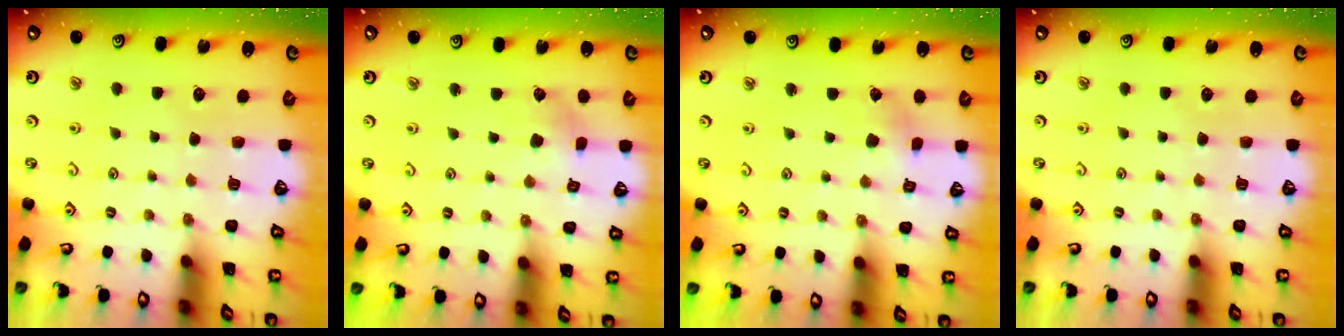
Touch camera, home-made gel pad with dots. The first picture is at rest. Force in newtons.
{"total": 2.8, "press": 2.8, "slide": 0.4}
{"total": 2.5, "press": 2.5, "slide": 0.3}
{"total": 0.0}